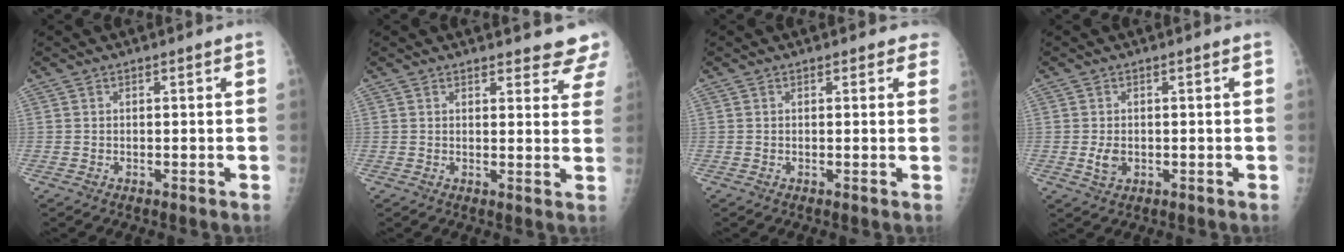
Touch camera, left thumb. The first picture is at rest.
{"total": 8.1, "force": [7.6, 2.2, 1.7], "torque": [0.023, -0.035, 0.064]}
{"total": 2.2, "force": [1.8, 1.2, 0.6], "torque": [0.021, -0.004, 0.006]}
{"total": 2.6, "force": [-0.4, 1.8, 1.8], "torque": [-0.031, -0.003, -0.002]}